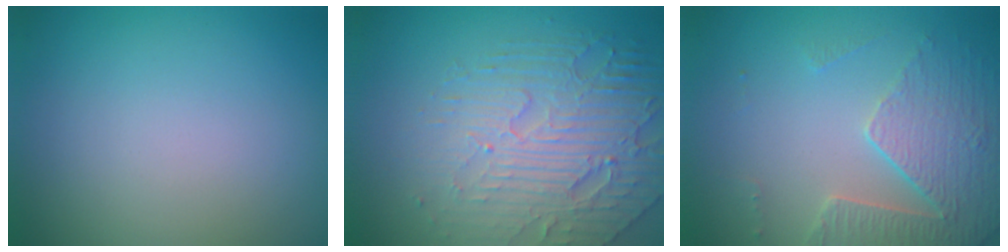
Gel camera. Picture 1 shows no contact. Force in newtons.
{"total": 6.7, "press": 4.9, "slide": 4.5}
{"total": 3.7, "press": 3.6, "slide": 0.8}